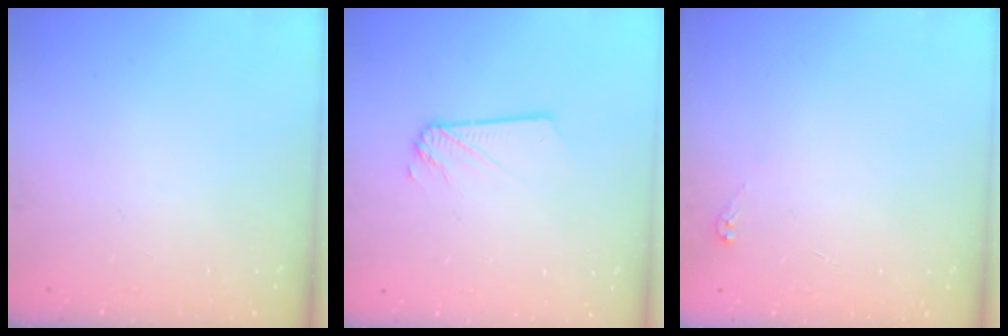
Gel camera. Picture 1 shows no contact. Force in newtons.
{"total": 2.0, "press": 2.0, "slide": 0.3}
{"total": 4.0, "press": 4.0, "slide": 0.5}